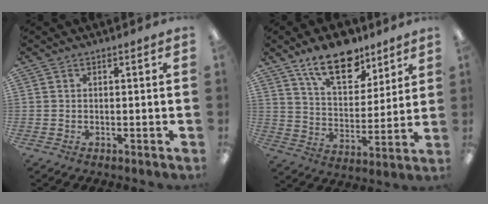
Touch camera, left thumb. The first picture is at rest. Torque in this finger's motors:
{"motor_torque": [2.23, 1.30, 1.37, -1.40, 0.39]}